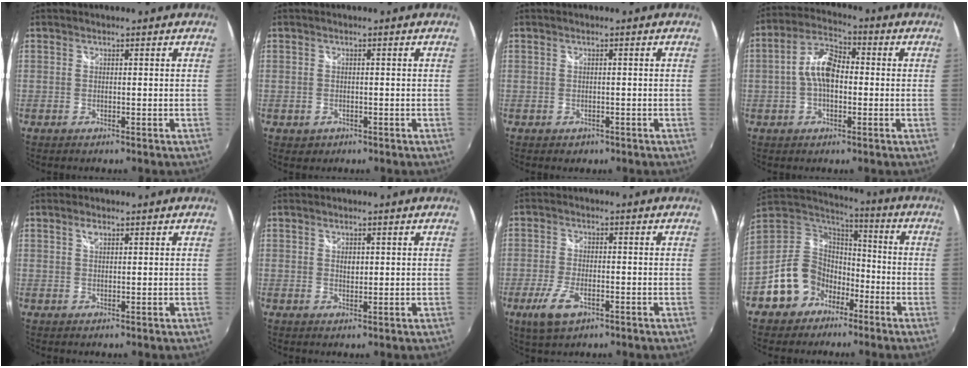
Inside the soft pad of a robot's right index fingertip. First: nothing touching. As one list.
[{"total": 1.9, "force": [-0.7, 1.6, 0.6], "torque": [-0.013, -0.003, -0.007]}, {"total": 1.9, "force": [-0.9, 1.5, 0.7], "torque": [-0.015, -0.005, -0.009]}, {"total": 8.5, "force": [-0.6, 4.7, 7.1], "torque": [-0.143, 0.022, -0.012]}, {"total": 1.4, "force": [0.8, 0.6, 1.0], "torque": [-0.017, 0.003, 0.012]}, {"total": 1.6, "force": [0.3, 1.2, 1.0], "torque": [-0.014, 0.001, 0.005]}, {"total": 7.1, "force": [-3.6, 3.2, 5.2], "torque": [-0.126, -0.012, -0.063]}, {"total": 14.4, "force": [-7.3, 11.5, 4.8], "torque": [-0.120, 0.032, -0.113]}]